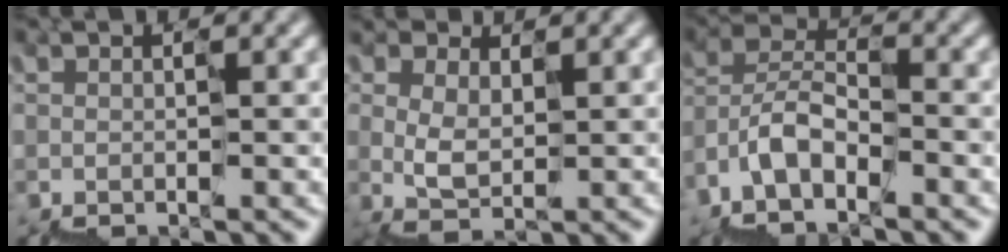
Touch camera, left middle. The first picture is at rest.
{"total": 1.4, "force": [1.1, 0.6, 0.6], "torque": [-0.023, 0.008, 0.031]}
{"total": 5.0, "force": [-3.4, 2.5, 2.7], "torque": [-0.047, 0.023, -0.059]}